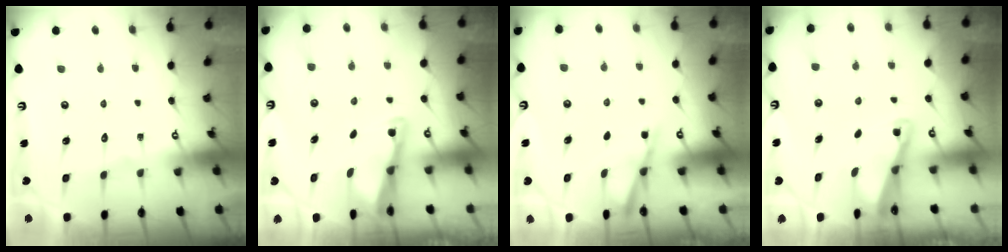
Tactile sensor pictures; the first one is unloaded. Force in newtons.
{"total": 2.8, "press": 2.8, "slide": 0.2}
{"total": 3.0, "press": 3.0, "slide": 0.5}
{"total": 3.4, "press": 3.3, "slide": 0.3}